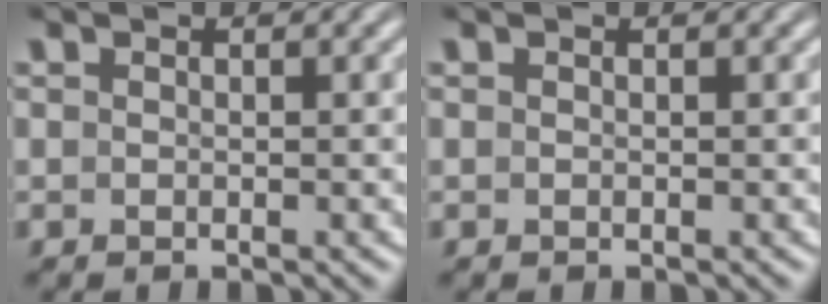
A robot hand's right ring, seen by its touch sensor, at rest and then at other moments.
{"total": 0.0}